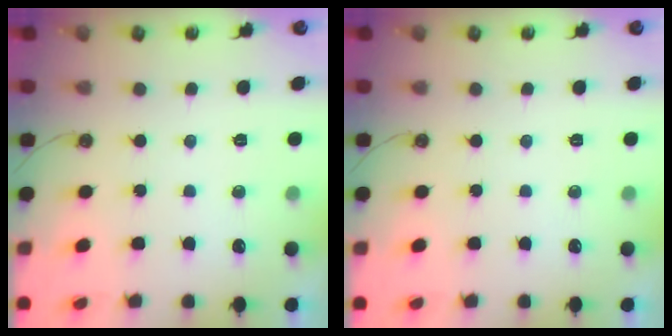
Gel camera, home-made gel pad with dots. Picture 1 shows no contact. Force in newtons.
{"total": 0.0}